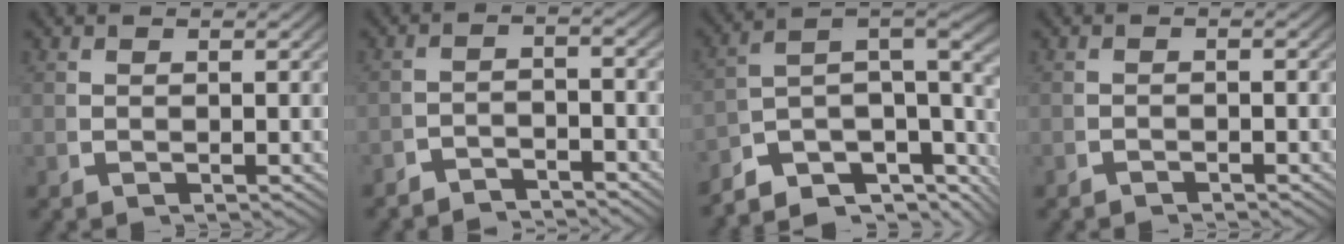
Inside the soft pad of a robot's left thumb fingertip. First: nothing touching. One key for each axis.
{"total": 3.5, "fx": -3.4, "fy": 0.5, "fz": 0.5, "tx": 0.000, "ty": -0.012, "tz": -0.058}
{"total": 12.6, "fx": -2.1, "fy": 8.2, "fz": 9.2, "tx": -0.159, "ty": -0.022, "tz": -0.041}
{"total": 1.1, "fx": -1.1, "fy": 0.1, "fz": 0.0, "tx": -0.002, "ty": -0.006, "tz": -0.018}